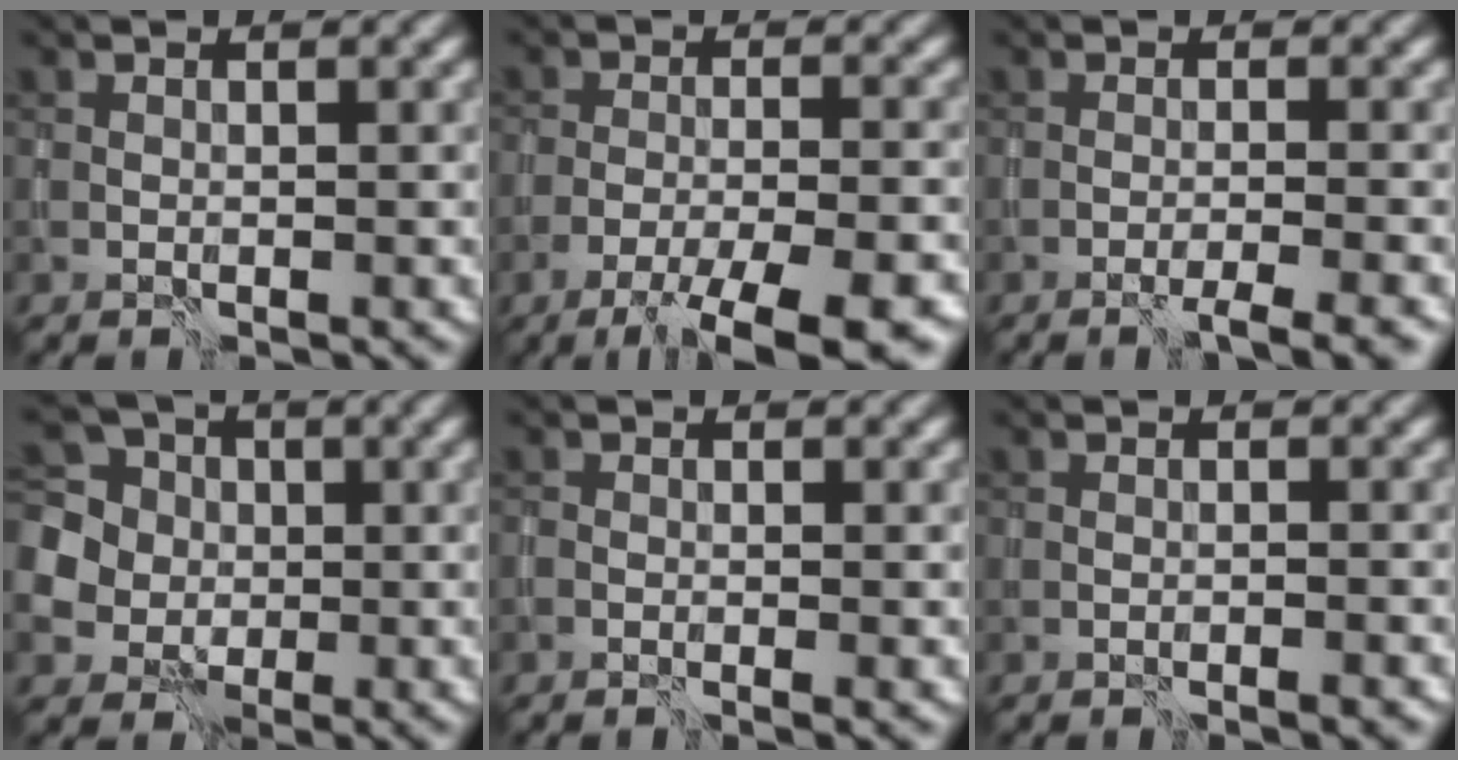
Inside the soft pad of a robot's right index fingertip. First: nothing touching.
{"total": 7.9, "force": [-5.5, 1.6, 5.4], "torque": [-0.083, -0.010, -0.095]}
{"total": 2.8, "force": [-1.7, 0.3, 2.2], "torque": [-0.021, -0.001, -0.035]}
{"total": 6.5, "force": [0.3, 5.9, 2.6], "torque": [-0.071, 0.016, -0.013]}
{"total": 1.0, "force": [-0.5, 0.3, 0.8], "torque": [-0.016, -0.004, -0.011]}
{"total": 0.9, "force": [-0.6, -0.1, 0.6], "torque": [-0.007, -0.004, -0.013]}